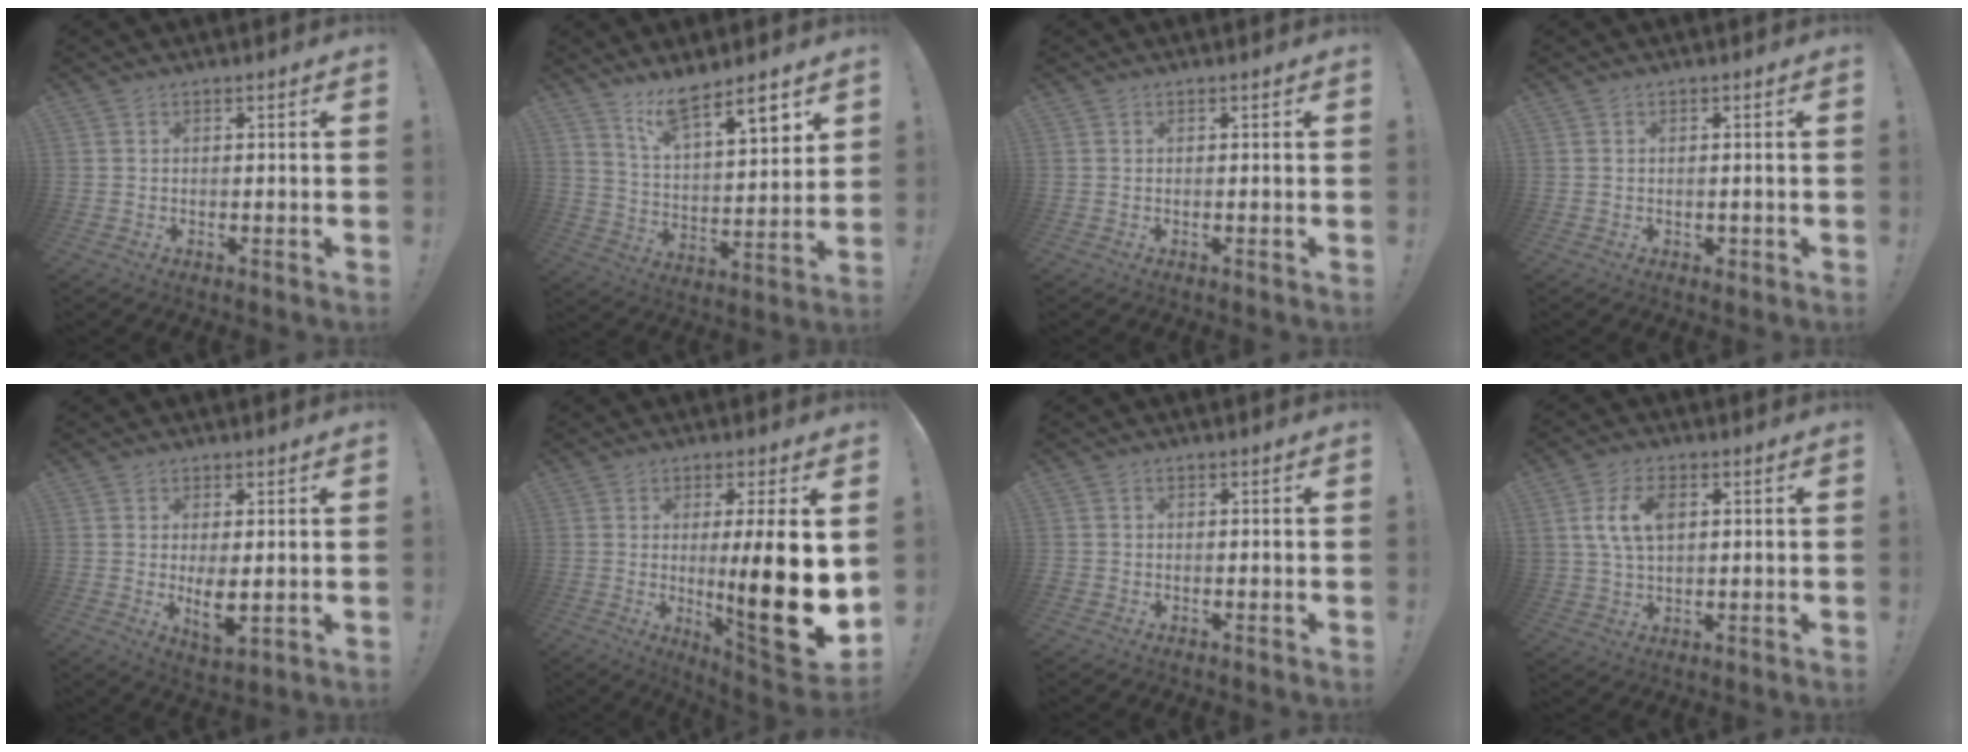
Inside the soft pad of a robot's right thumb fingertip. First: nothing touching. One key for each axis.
{"total": 11.9, "fx": 9.3, "fy": 2.8, "fz": 7.0, "tx": -0.115, "ty": -0.063, "tz": 0.160}
{"total": 0.0}
{"total": 1.4, "fx": -0.2, "fy": 1.2, "fz": 0.5, "tx": -0.001, "ty": 0.000, "tz": -0.004}
{"total": 5.9, "fx": 0.6, "fy": 2.3, "fz": 5.5, "tx": -0.084, "ty": -0.023, "tz": 0.011}
{"total": 18.6, "fx": -0.5, "fy": 2.0, "fz": 18.5, "tx": -0.280, "ty": -0.025, "tz": -0.008}
{"total": 1.0, "fx": -0.4, "fy": 0.8, "fz": 0.3, "tx": -0.005, "ty": 0.003, "tz": -0.008}
{"total": 9.4, "fx": 2.4, "fy": 5.9, "fz": 6.8, "tx": -0.121, "ty": 0.008, "tz": 0.046}